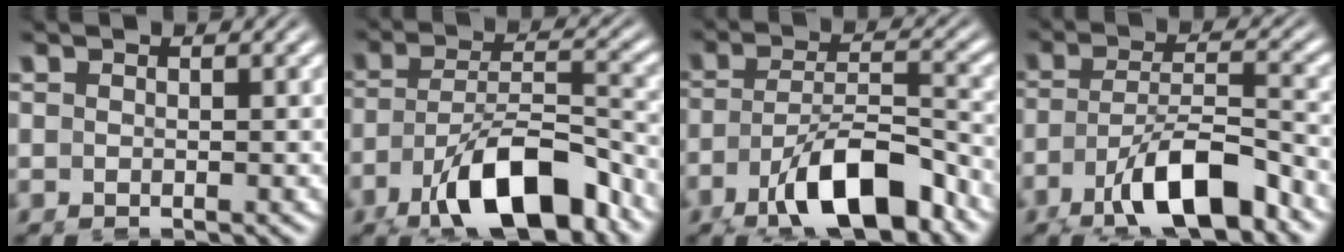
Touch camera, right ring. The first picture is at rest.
{"total": 8.2, "force": [-4.2, 3.2, 6.3], "torque": [-0.101, -0.027, -0.063]}
{"total": 7.3, "force": [-3.9, 2.7, 5.5], "torque": [-0.089, -0.024, -0.059]}
{"total": 6.5, "force": [-3.5, 2.2, 5.0], "torque": [-0.080, -0.023, -0.054]}